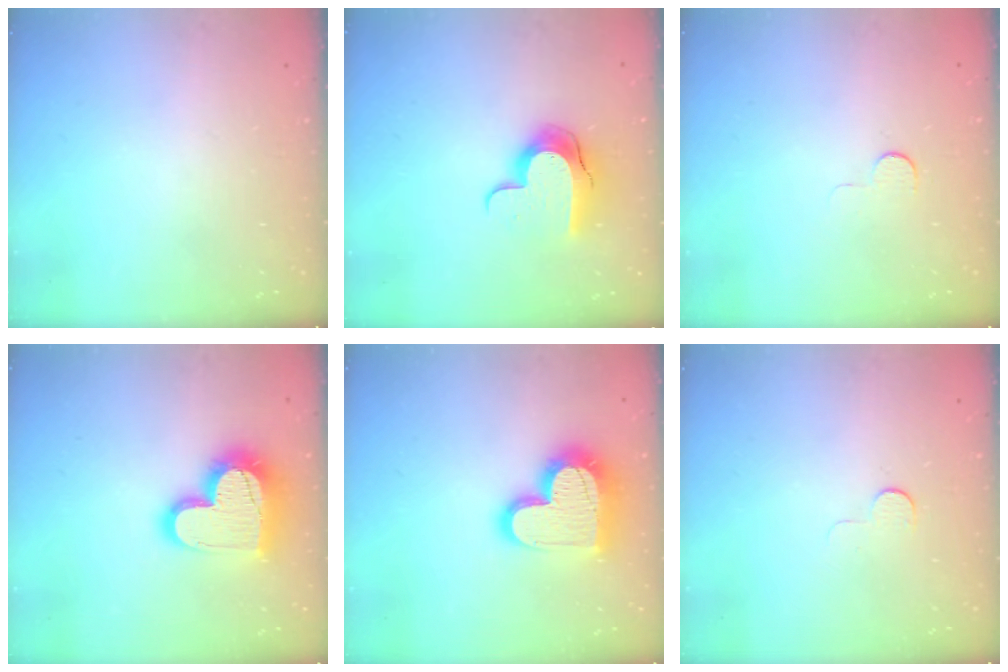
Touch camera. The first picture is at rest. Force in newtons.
{"total": 10.5, "press": 10.5, "slide": 0.9}
{"total": 5.3, "press": 5.3, "slide": 0.5}
{"total": 20.1, "press": 20.0, "slide": 1.4}
{"total": 19.2, "press": 19.2, "slide": 1.5}
{"total": 4.4, "press": 4.4, "slide": 0.5}